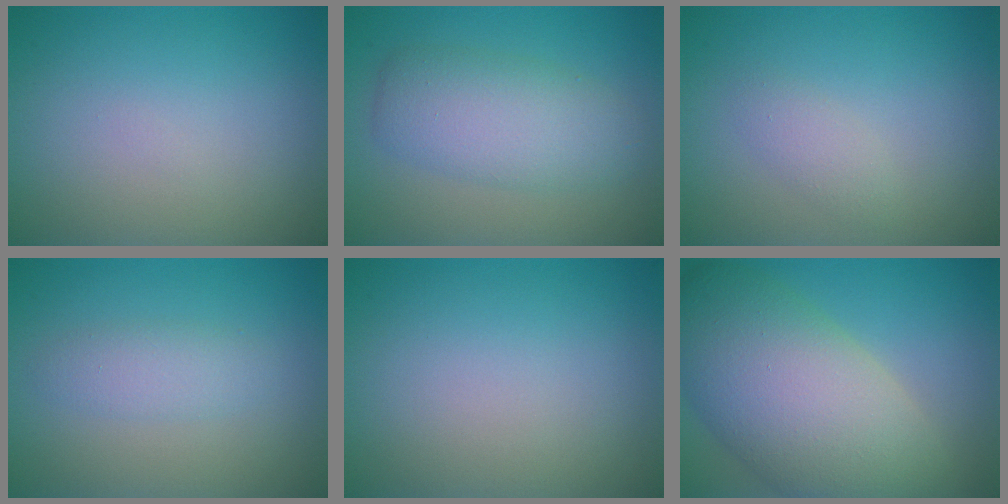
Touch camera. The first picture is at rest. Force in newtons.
{"total": 5.1, "press": 5.1, "slide": 0.3}
{"total": 1.4, "press": 1.4, "slide": 0.1}
{"total": 1.9, "press": 1.9, "slide": 0.1}
{"total": 0.0}
{"total": 12.2, "press": 12.2, "slide": 0.9}